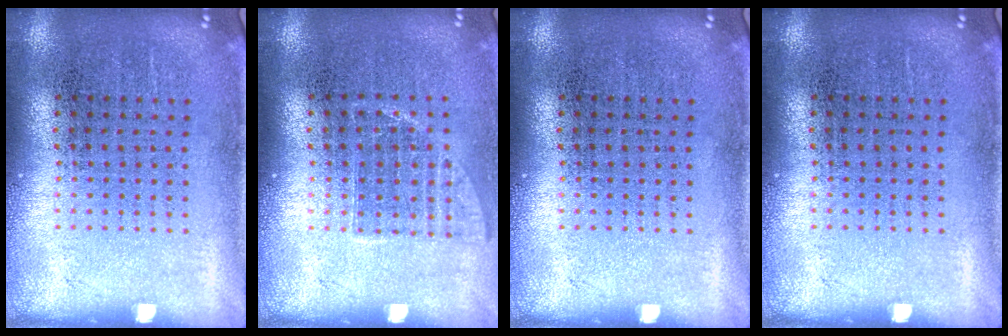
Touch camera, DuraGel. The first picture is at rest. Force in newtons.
{"total": 0.9, "press": 0.7, "slide": 0.4}
{"total": 0.0}
{"total": 0.0}